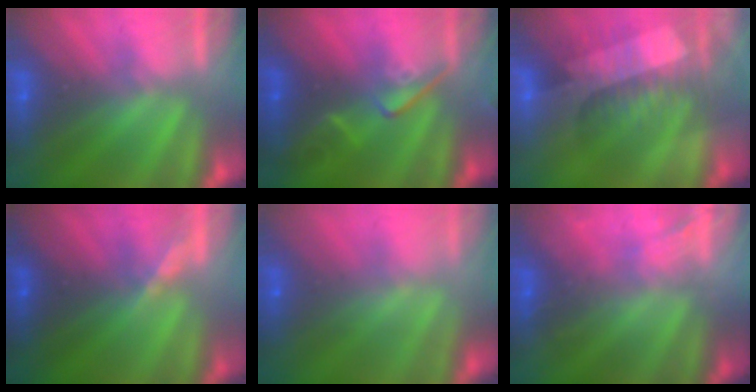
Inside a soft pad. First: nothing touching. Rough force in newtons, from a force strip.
{"total": 2.4}
{"total": 3.3}
{"total": 1.3}
{"total": 7.9}
{"total": 2.2}